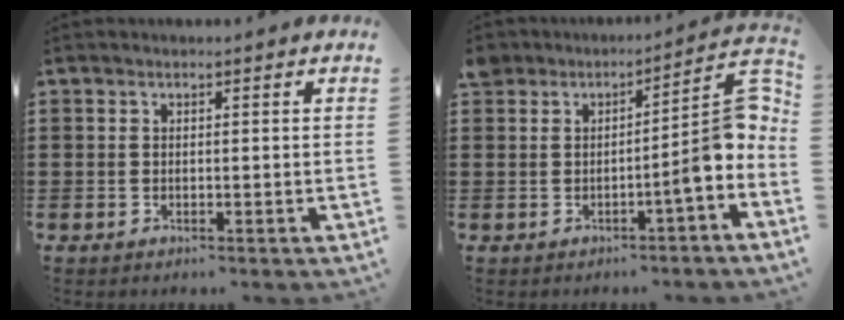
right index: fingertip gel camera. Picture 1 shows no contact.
{"total": 6.8, "force": [0.1, 1.5, 6.6], "torque": [-0.094, -0.016, -0.002]}